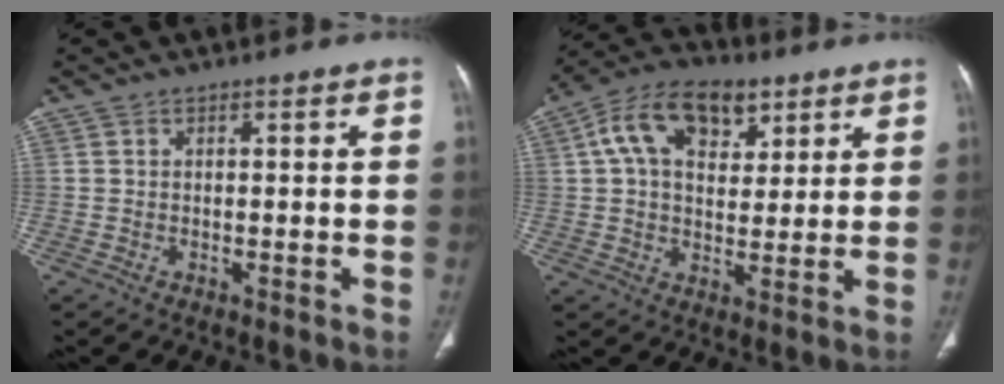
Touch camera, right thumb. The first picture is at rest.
{"total": 14.2, "force": [5.9, 8.8, 9.4], "torque": [-0.135, 0.000, 0.097]}